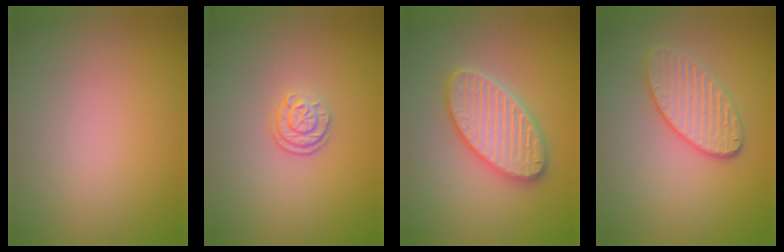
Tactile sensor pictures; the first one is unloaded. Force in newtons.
{"total": 2.3, "press": 1.7, "slide": 1.5}
{"total": 5.8, "press": 5.8, "slide": 0.6}
{"total": 3.4, "press": 3.2, "slide": 1.2}